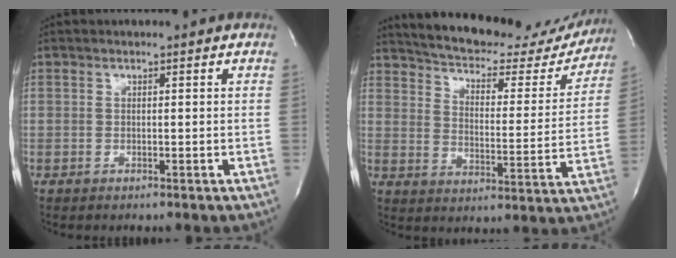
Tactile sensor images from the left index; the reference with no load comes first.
{"total": 24.0, "force": [21.5, 6.8, 8.1], "torque": [-0.132, -0.030, 0.274]}